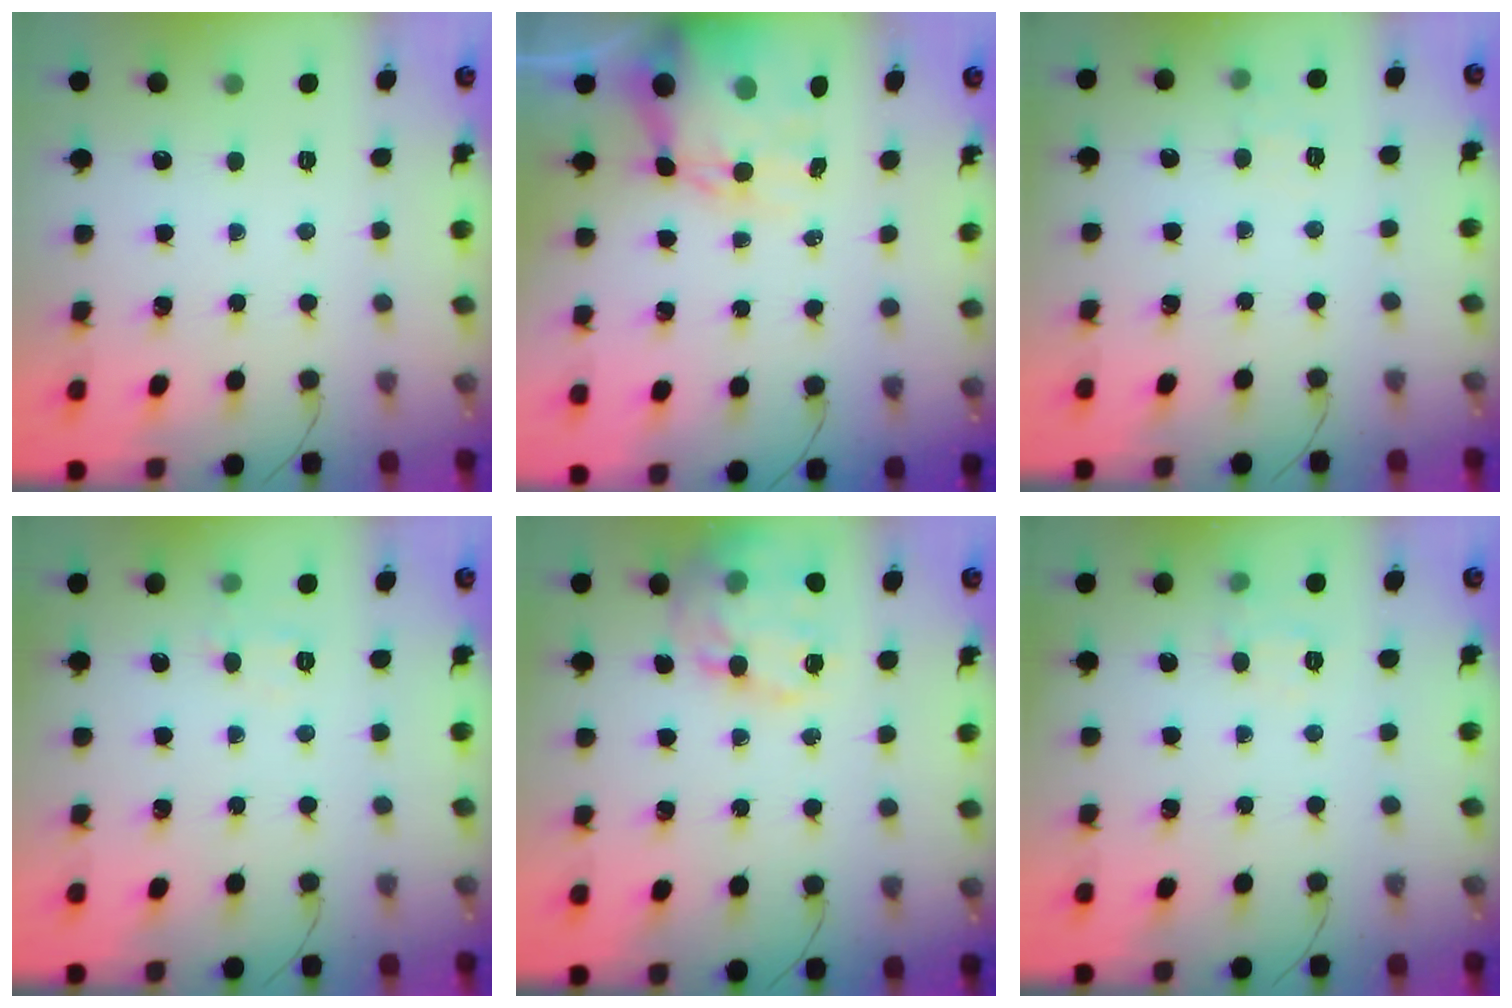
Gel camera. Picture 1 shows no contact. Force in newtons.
{"total": 11.8, "press": 11.4, "slide": 3.0}
{"total": 5.6, "press": 5.4, "slide": 1.4}
{"total": 5.8, "press": 5.6, "slide": 1.3}
{"total": 18.4, "press": 18.2, "slide": 2.5}
{"total": 7.6, "press": 7.5, "slide": 1.3}